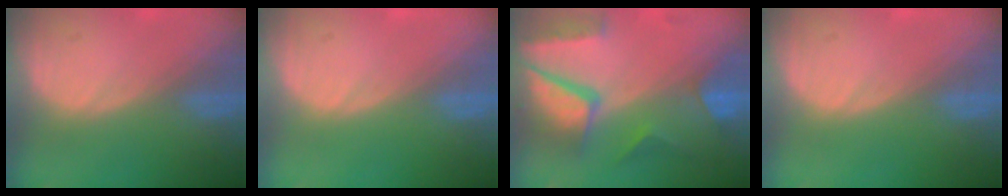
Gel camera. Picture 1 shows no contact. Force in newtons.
{"total": 0.0}
{"total": 10.5, "press": 8.8, "slide": 5.7}
{"total": 0.0}